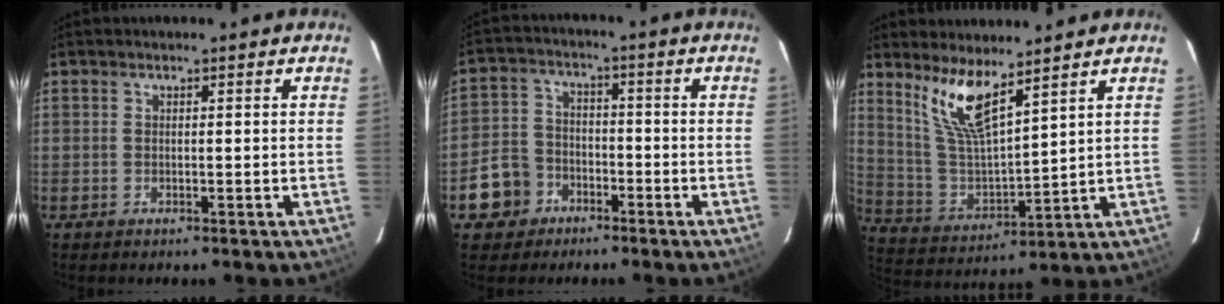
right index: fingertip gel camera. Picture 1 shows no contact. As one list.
[{"total": 8.1, "force": [-4.3, 6.6, 1.9], "torque": [-0.063, 0.027, -0.070]}, {"total": 10.2, "force": [7.2, 1.9, 7.0], "torque": [-0.136, -0.010, 0.154]}]